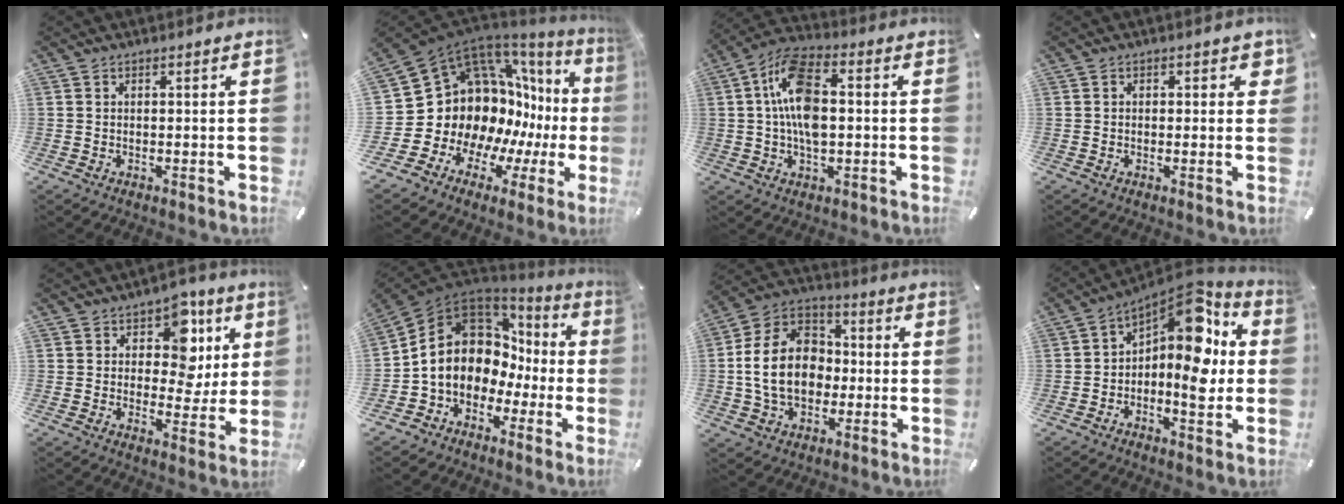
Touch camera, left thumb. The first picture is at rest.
{"total": 18.6, "force": [2.3, 15.4, 10.1], "torque": [-0.155, -0.092, 0.099]}
{"total": 12.1, "force": [0.5, 6.7, 10.2], "torque": [-0.214, 0.009, 0.009]}
{"total": 2.1, "force": [0.2, 1.4, 1.6], "torque": [-0.007, -0.001, -0.003]}
{"total": 12.1, "force": [4.3, 8.8, 7.1], "torque": [-0.089, -0.026, 0.074]}
{"total": 13.0, "force": [1.3, 10.9, 7.0], "torque": [-0.151, -0.024, 0.017]}
{"total": 16.0, "force": [-2.1, 12.4, 9.8], "torque": [-0.230, 0.023, -0.040]}
{"total": 13.4, "force": [3.3, 7.3, 10.7], "torque": [-0.137, -0.047, 0.056]}